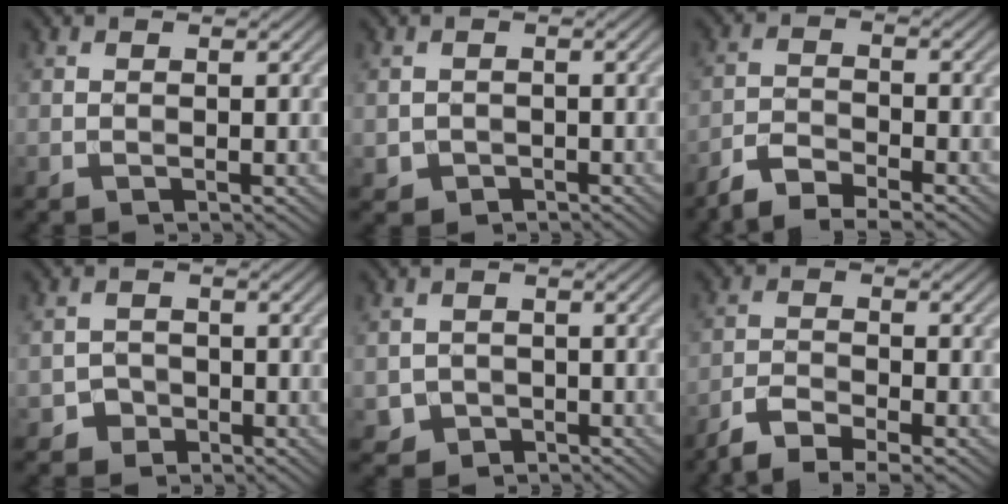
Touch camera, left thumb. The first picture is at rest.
{"total": 1.3, "force": [-0.6, 1.2, -0.2], "torque": [-0.002, -0.007, -0.010]}
{"total": 4.7, "force": [-4.3, 0.7, 1.9], "torque": [-0.042, -0.003, -0.091]}
{"total": 2.0, "force": [-1.3, 1.5, -0.1], "torque": [0.009, 0.001, -0.025]}
{"total": 2.1, "force": [-1.1, 1.8, 0.0], "torque": [-0.002, -0.006, -0.020]}
{"total": 4.8, "force": [-4.1, 0.9, 2.4], "torque": [-0.054, -0.005, -0.084]}